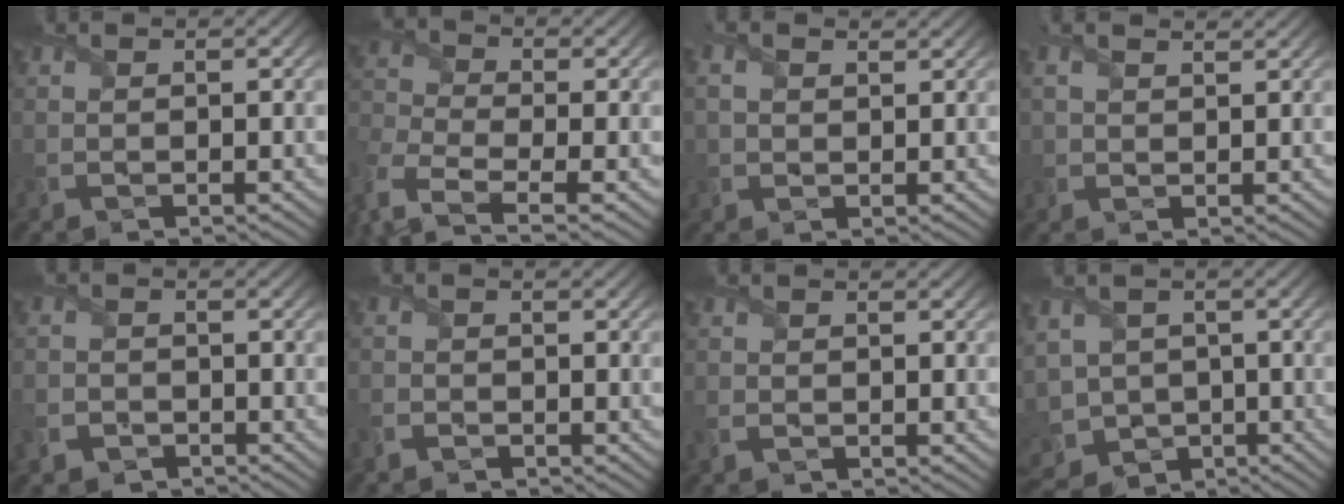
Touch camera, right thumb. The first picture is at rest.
{"total": 8.0, "force": [-4.6, 3.9, 5.2], "torque": [-0.140, -0.022, -0.107]}
{"total": 3.2, "force": [1.5, 2.0, 2.1], "torque": [-0.060, 0.006, 0.028]}
{"total": 3.8, "force": [2.4, 1.8, 2.5], "torque": [-0.067, 0.009, 0.049]}
{"total": 3.9, "force": [-2.5, 2.7, 1.2], "torque": [-0.031, -0.011, -0.055]}
{"total": 2.6, "force": [-2.1, 1.3, 0.7], "torque": [-0.026, -0.006, -0.051]}
{"total": 1.9, "force": [-1.0, 1.3, 0.9], "torque": [-0.030, -0.006, -0.023]}
{"total": 8.5, "force": [-2.7, 6.8, 4.4], "torque": [-0.130, -0.020, -0.053]}